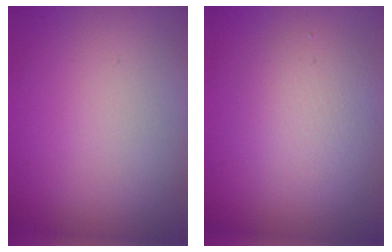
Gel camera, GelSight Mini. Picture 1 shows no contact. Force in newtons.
{"total": 2.0, "press": 2.0, "slide": 0.2}